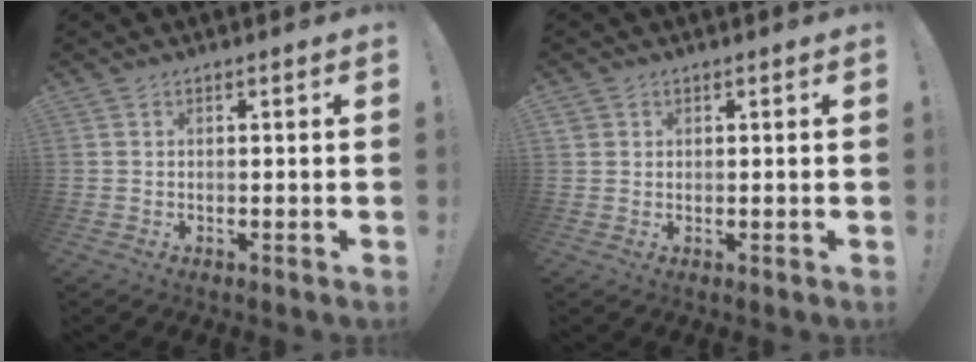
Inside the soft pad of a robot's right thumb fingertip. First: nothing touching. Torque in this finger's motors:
{"motor_torque": [-0.12, 0.15, 0.26, -0.14, 0.00]}